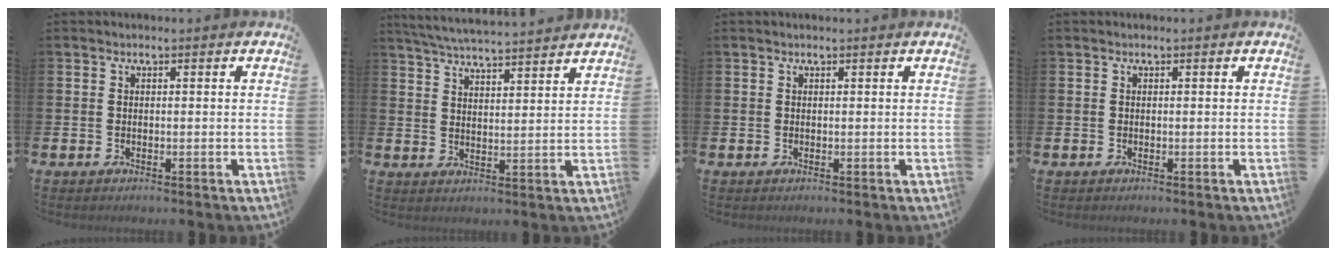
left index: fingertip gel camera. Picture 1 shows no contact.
{"total": 5.2, "force": [5.2, -0.1, 0.8], "torque": [-0.034, -0.033, 0.091]}
{"total": 0.0}
{"total": 0.0}